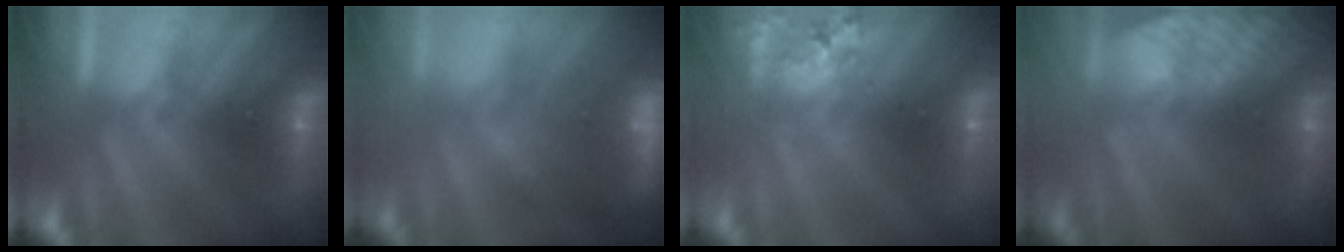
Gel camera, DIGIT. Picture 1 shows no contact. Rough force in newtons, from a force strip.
{"total": 9.1}
{"total": 2.7}
{"total": 3.3}